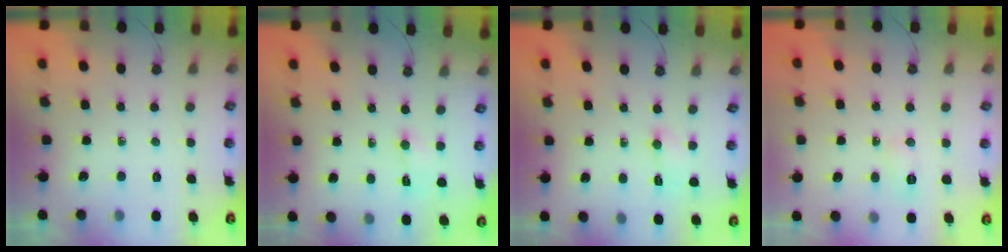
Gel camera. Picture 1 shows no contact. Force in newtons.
{"total": 1.2, "press": 1.0, "slide": 0.6}
{"total": 2.6, "press": 2.5, "slide": 0.9}
{"total": 4.7, "press": 4.4, "slide": 1.5}